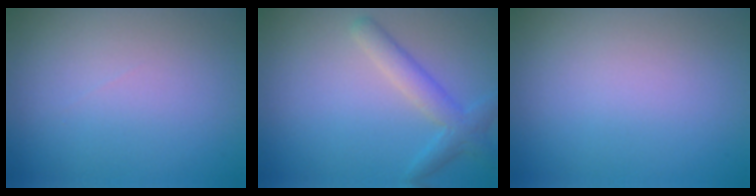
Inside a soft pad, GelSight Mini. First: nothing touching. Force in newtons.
{"total": 2.9, "press": 2.9, "slide": 0.1}
{"total": 0.0}